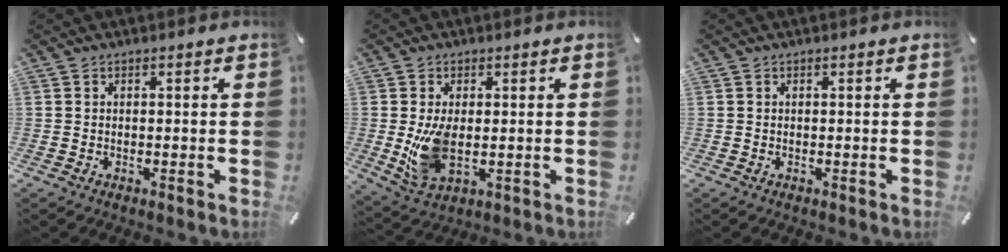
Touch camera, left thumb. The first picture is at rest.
{"total": 8.9, "force": [0.1, 5.0, 7.3], "torque": [-0.142, -0.016, 0.000]}
{"total": 0.0}